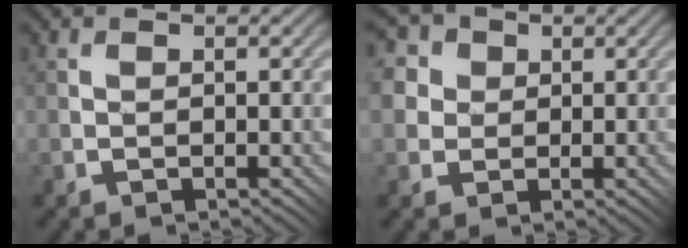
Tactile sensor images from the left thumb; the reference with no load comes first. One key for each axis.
{"total": 7.8, "fx": 2.9, "fy": 6.6, "fz": 3.0, "tx": -0.092, "ty": 0.021, "tz": 0.041}